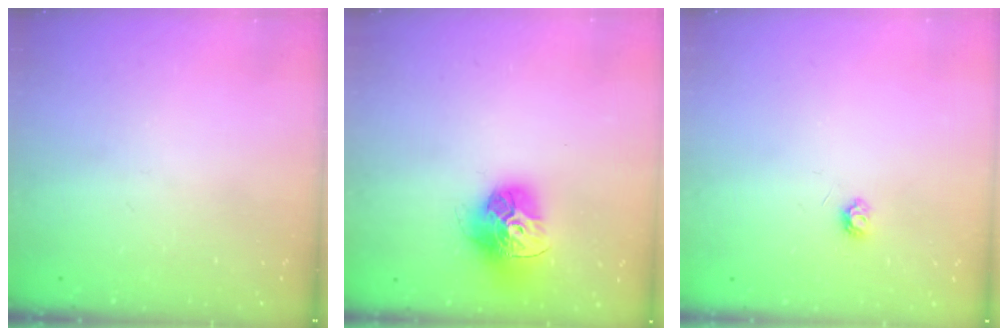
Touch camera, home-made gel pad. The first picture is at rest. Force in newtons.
{"total": 16.0, "press": 15.9, "slide": 1.7}
{"total": 3.9, "press": 3.8, "slide": 0.6}